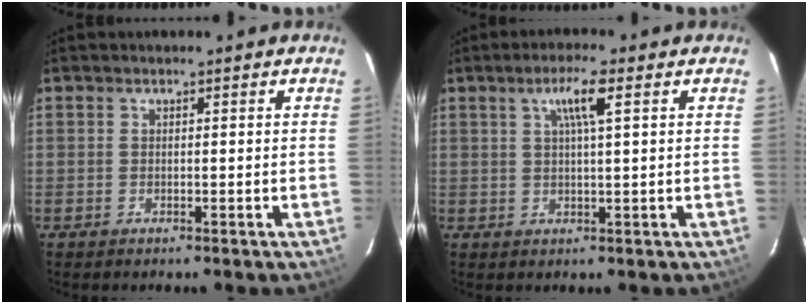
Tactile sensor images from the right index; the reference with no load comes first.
{"total": 4.7, "force": [1.9, 0.2, 4.3], "torque": [-0.080, 0.006, 0.033]}